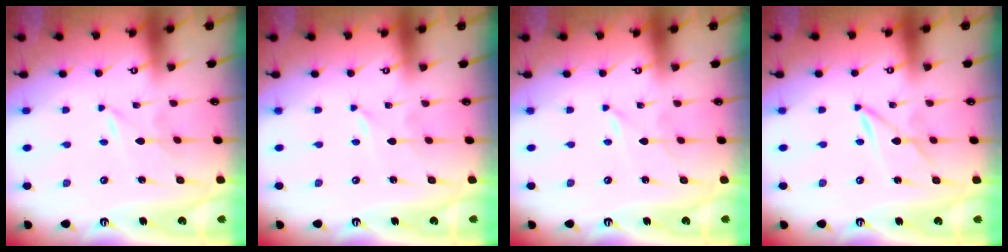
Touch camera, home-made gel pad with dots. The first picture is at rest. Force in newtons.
{"total": 0.0}
{"total": 0.0}
{"total": 1.8, "press": 1.8, "slide": 0.2}